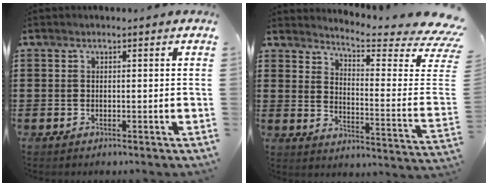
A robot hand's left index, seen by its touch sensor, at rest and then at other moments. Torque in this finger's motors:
{"motor_torque": [2.14, 0.00, 0.34, 0.03]}